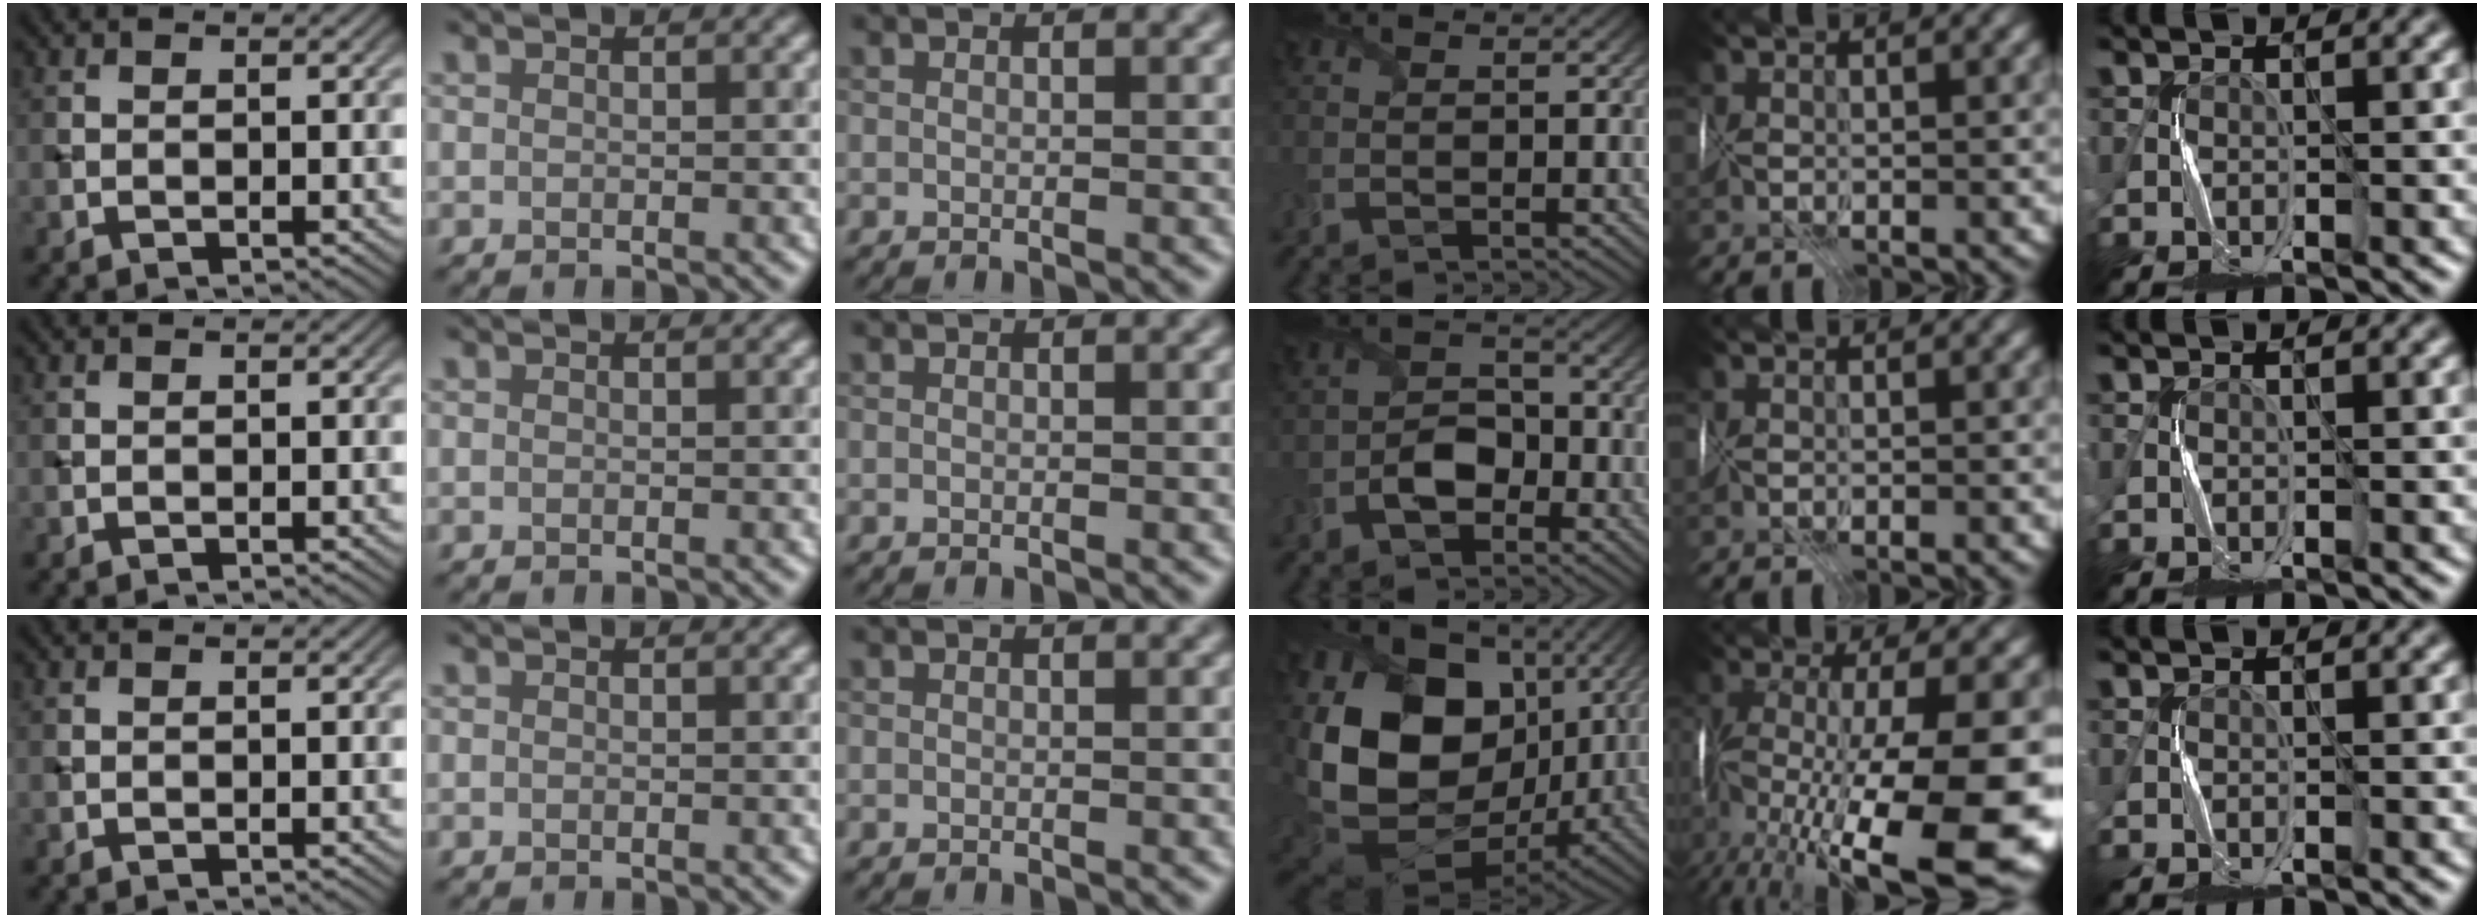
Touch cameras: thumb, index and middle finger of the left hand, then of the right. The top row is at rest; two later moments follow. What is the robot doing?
{"motion": "fold", "object": "tissue"}